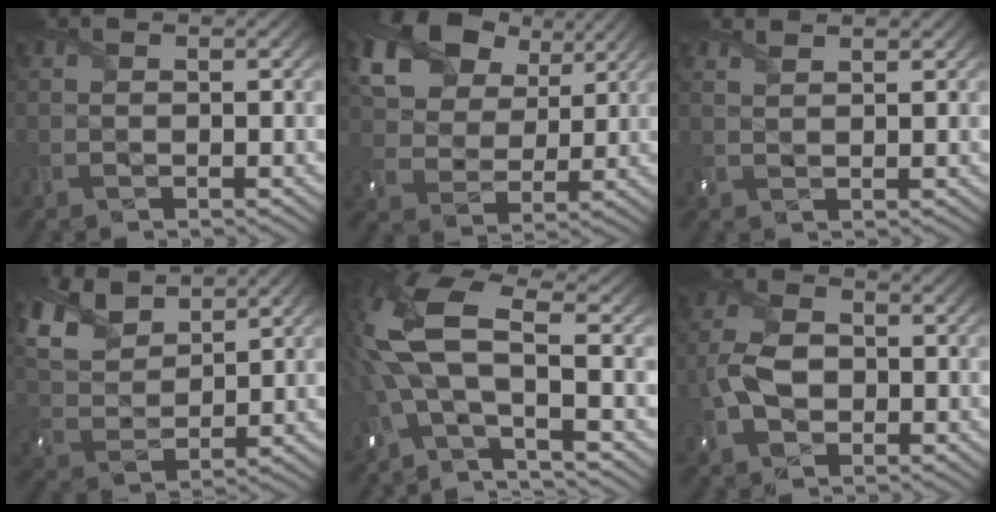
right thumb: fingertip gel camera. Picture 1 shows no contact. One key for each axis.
{"total": 17.2, "fx": 9.5, "fy": 11.3, "fz": 8.8, "tx": -0.217, "ty": 0.033, "tz": 0.199}
{"total": 1.7, "fx": 1.5, "fy": 0.4, "fz": 0.8, "tx": -0.022, "ty": 0.001, "tz": 0.030}
{"total": 10.1, "fx": 7.1, "fy": 4.7, "fz": 5.4, "tx": -0.151, "ty": 0.019, "tz": 0.138}
{"total": 11.8, "fx": -0.4, "fy": 4.6, "fz": 10.9, "tx": -0.276, "ty": 0.003, "tz": -0.024}
{"total": 5.8, "fx": -1.0, "fy": 3.9, "fz": 4.1, "tx": -0.105, "ty": 0.001, "tz": -0.027}